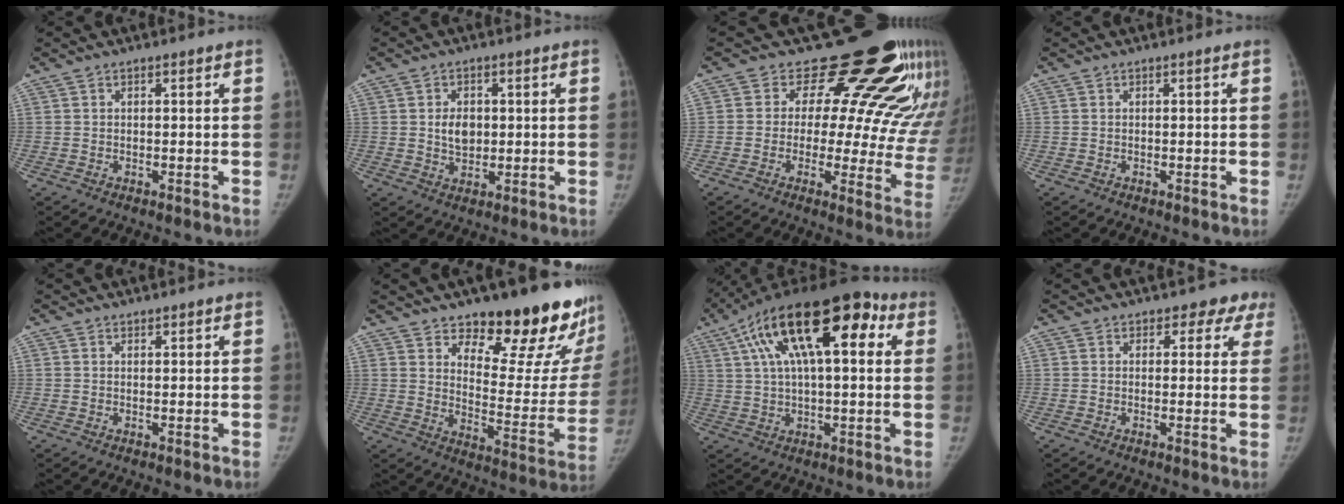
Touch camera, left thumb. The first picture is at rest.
{"total": 4.5, "force": [0.6, 3.3, 3.0], "torque": [-0.032, -0.004, 0.012]}
{"total": 22.6, "force": [15.2, 9.1, 14.0], "torque": [-0.145, -0.079, 0.176]}
{"total": 0.0}
{"total": 0.9, "force": [0.8, 0.4, 0.2], "torque": [0.001, -0.005, 0.010]}
{"total": 22.2, "force": [16.9, 7.5, 12.4], "torque": [-0.121, -0.132, 0.226]}
{"total": 23.5, "force": [8.6, 9.7, 19.6], "torque": [-0.320, 0.031, 0.136]}
{"total": 4.4, "force": [3.2, 2.9, 0.9], "torque": [0.029, -0.014, 0.021]}